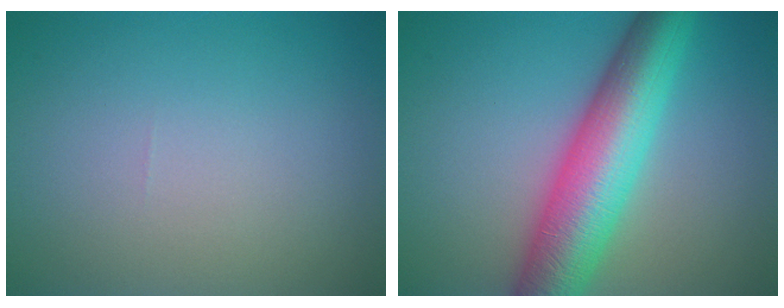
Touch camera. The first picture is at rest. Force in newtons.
{"total": 9.6, "press": 9.6, "slide": 0.3}